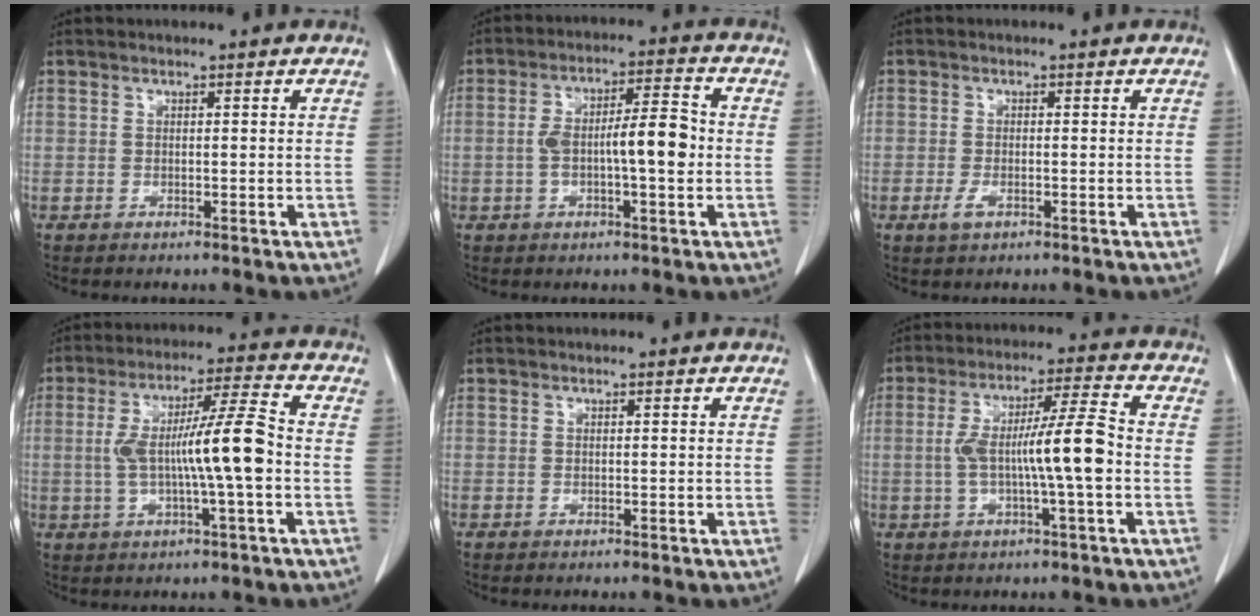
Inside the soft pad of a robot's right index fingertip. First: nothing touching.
{"total": 8.8, "force": [-0.9, 1.9, 8.5], "torque": [-0.155, 0.020, -0.013]}
{"total": 2.0, "force": [-0.9, 0.9, 1.6], "torque": [-0.034, -0.001, -0.011]}
{"total": 11.5, "force": [-1.0, 0.3, 11.5], "torque": [-0.212, 0.017, -0.018]}
{"total": 0.0}
{"total": 10.2, "force": [-1.2, 0.2, 10.1], "torque": [-0.189, 0.019, -0.022]}